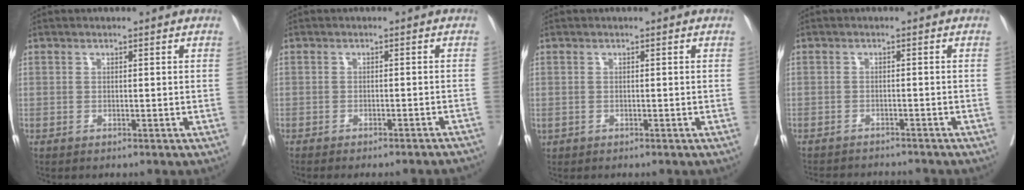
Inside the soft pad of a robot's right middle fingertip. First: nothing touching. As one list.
[{"total": 10.0, "force": [-9.2, 1.5, 3.4], "torque": [-0.030, -0.009, -0.101]}, {"total": 0.7, "force": [-0.2, 0.6, 0.3], "torque": [-0.008, 0.003, 0.002]}, {"total": 7.6, "force": [-7.3, 1.4, 1.5], "torque": [-0.020, 0.000, -0.097]}]